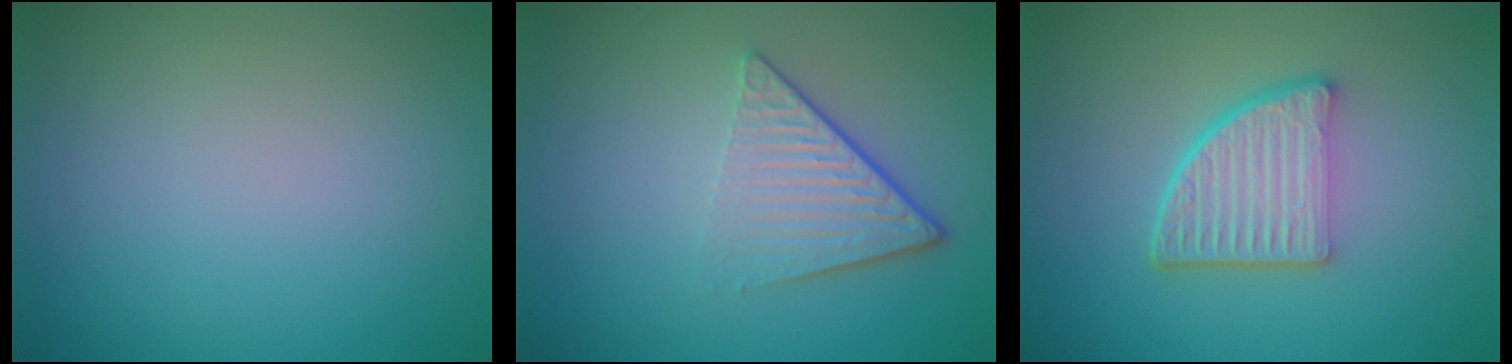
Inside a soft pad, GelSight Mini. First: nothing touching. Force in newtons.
{"total": 4.7, "press": 3.0, "slide": 3.7}
{"total": 5.4, "press": 3.9, "slide": 3.8}